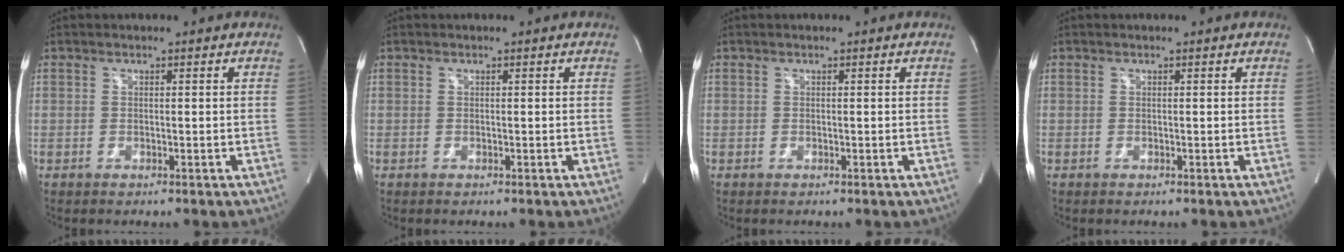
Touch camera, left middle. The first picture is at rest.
{"total": 0.0}
{"total": 0.0}
{"total": 0.0}